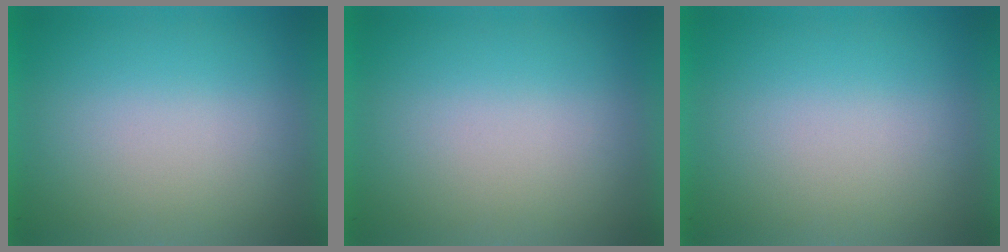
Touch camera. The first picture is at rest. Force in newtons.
{"total": 0.0}
{"total": 0.0}